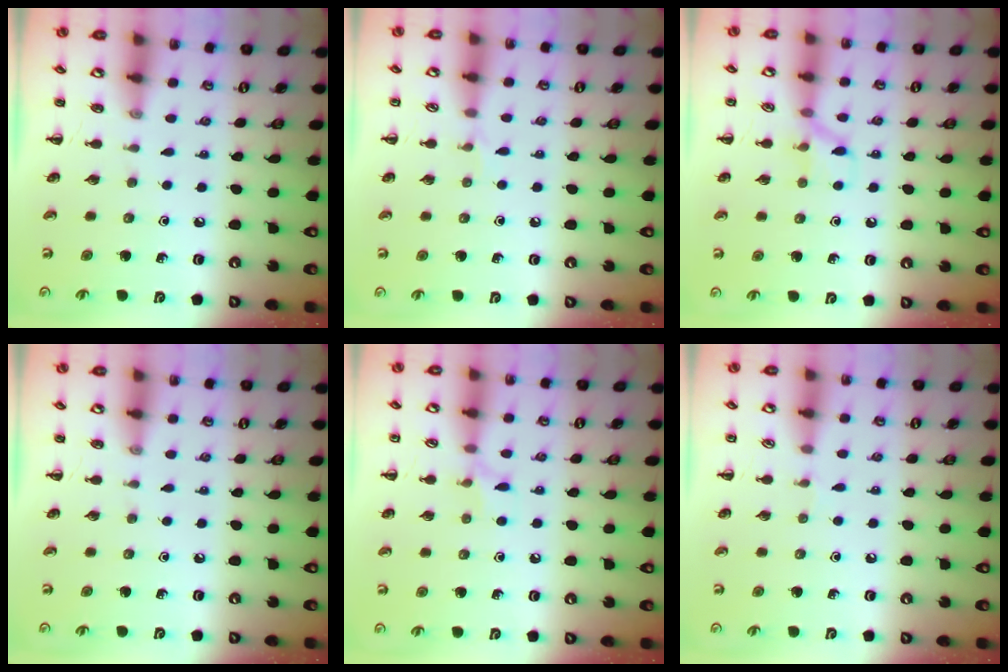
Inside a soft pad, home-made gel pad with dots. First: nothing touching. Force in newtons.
{"total": 3.7, "press": 3.5, "slide": 1.3}
{"total": 6.7, "press": 6.7, "slide": 0.5}
{"total": 0.0}
{"total": 5.9, "press": 5.7, "slide": 1.6}
{"total": 2.9, "press": 2.8, "slide": 1.0}